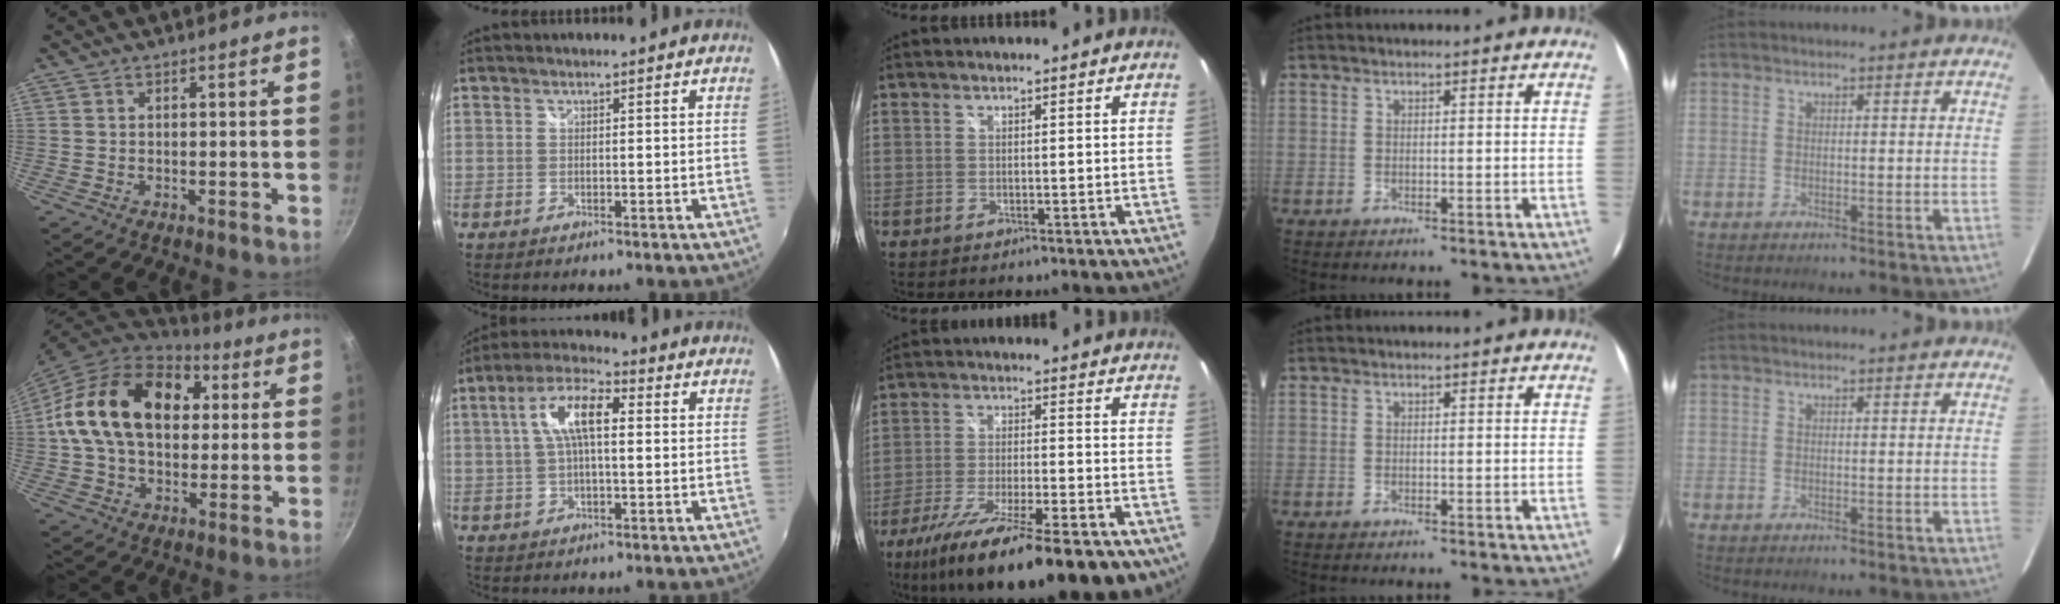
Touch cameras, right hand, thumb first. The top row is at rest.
{"thumb": {"total": 23.3, "force": [4.4, 16.1, 16.2], "torque": [-0.266, 0.026, 0.065]}, "index": {"total": 9.4, "force": [1.6, 3.6, 8.6], "torque": [-0.166, 0.023, 0.026]}, "middle": {"total": 21.9, "force": [-14.8, 5.3, 15.2], "torque": [-0.267, -0.058, -0.232]}}